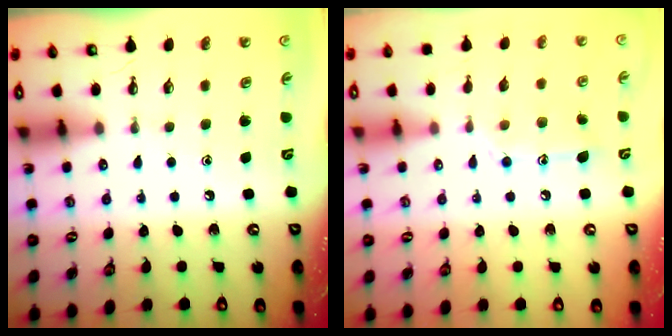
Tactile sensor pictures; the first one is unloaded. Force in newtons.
{"total": 12.1, "press": 12.1, "slide": 0.8}